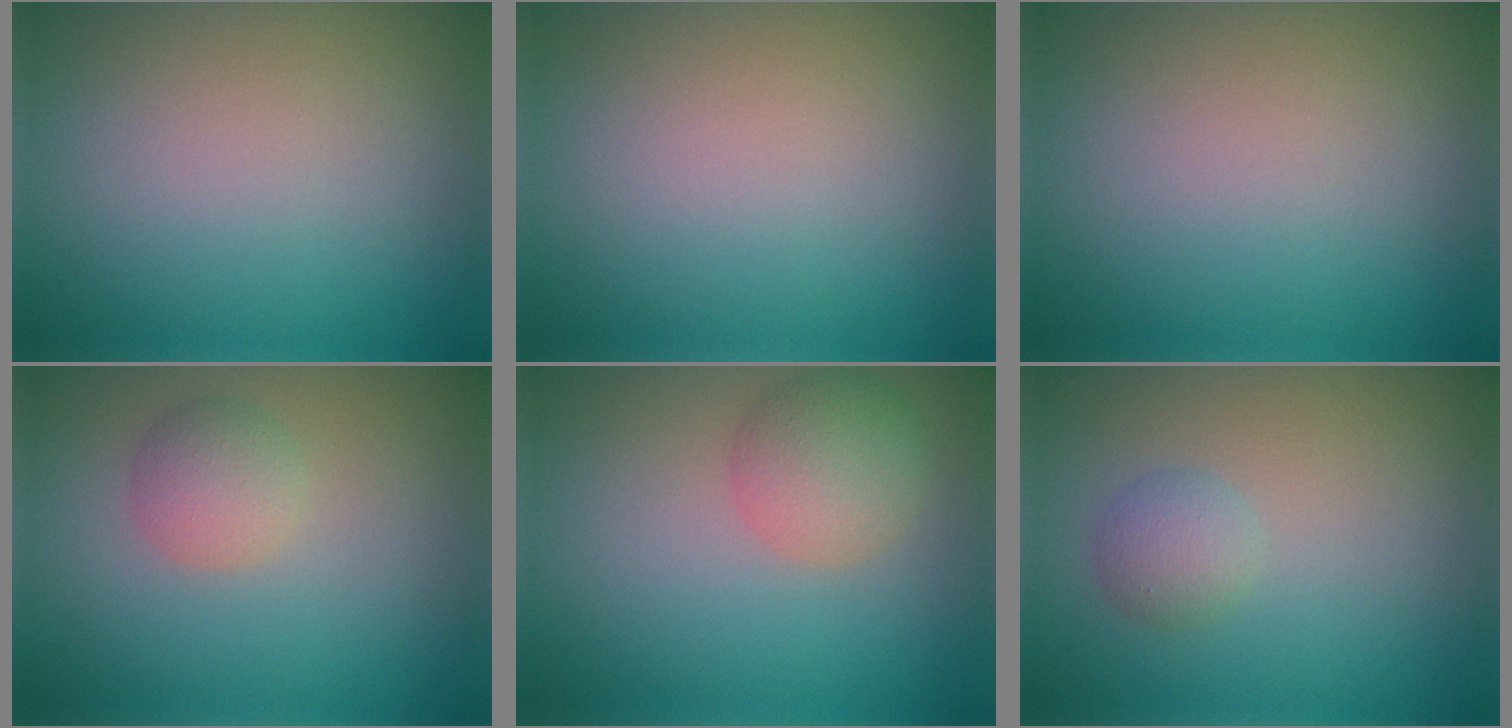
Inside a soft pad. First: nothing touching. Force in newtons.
{"total": 0.0}
{"total": 0.0}
{"total": 2.3, "press": 2.3, "slide": 0.0}
{"total": 3.7, "press": 3.7, "slide": 0.3}
{"total": 1.9, "press": 1.9, "slide": 0.1}